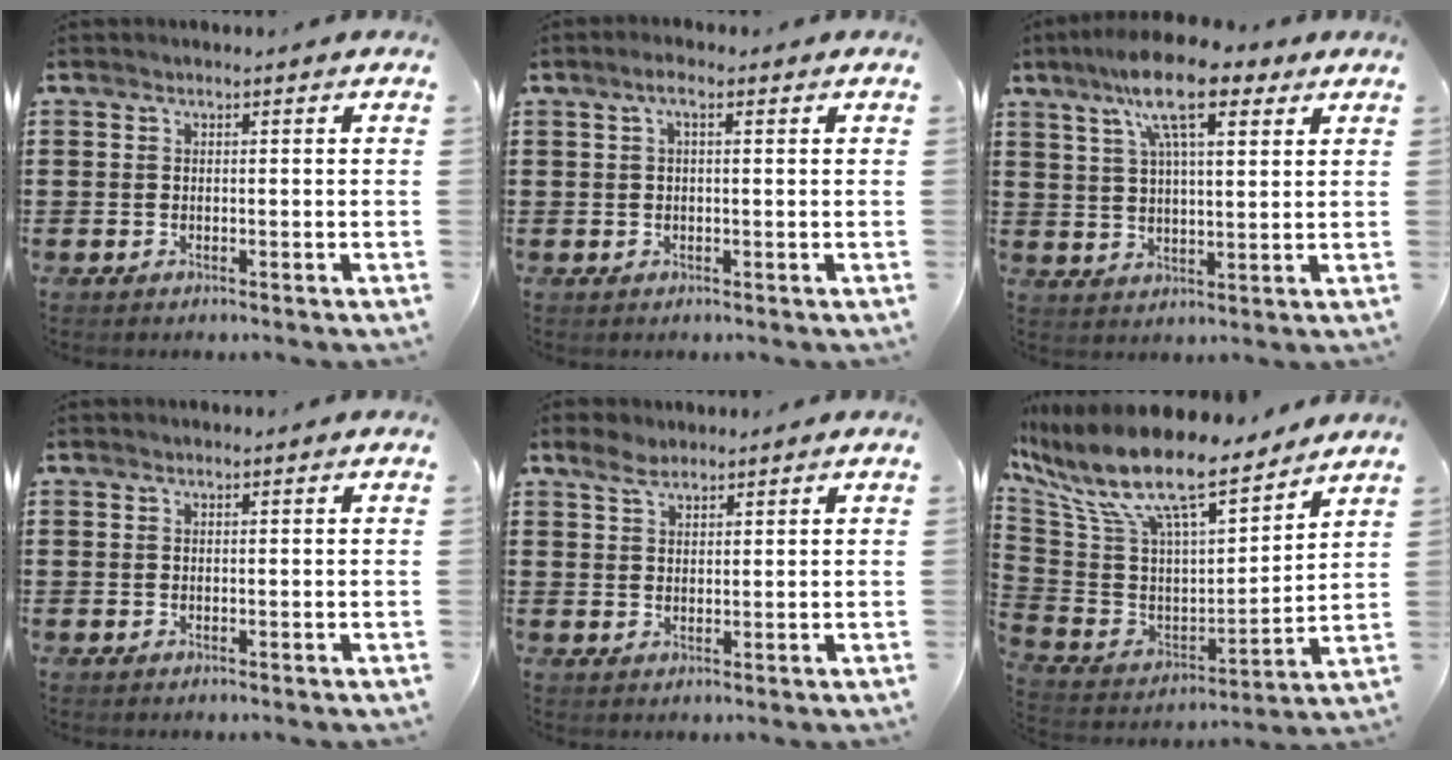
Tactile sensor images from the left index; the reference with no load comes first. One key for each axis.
{"total": 2.0, "fx": 0.8, "fy": 0.6, "fz": 1.8, "tx": -0.037, "ty": 0.006, "tz": 0.012}
{"total": 12.3, "fx": 7.9, "fy": 3.4, "fz": 8.9, "tx": -0.174, "ty": -0.006, "tz": 0.136}
{"total": 0.0}
{"total": 3.1, "fx": 2.4, "fy": 1.7, "fz": 1.0, "tx": -0.021, "ty": 0.006, "tz": 0.043}
{"total": 13.0, "fx": 10.0, "fy": 3.0, "fz": 7.7, "tx": -0.194, "ty": -0.067, "tz": 0.171}